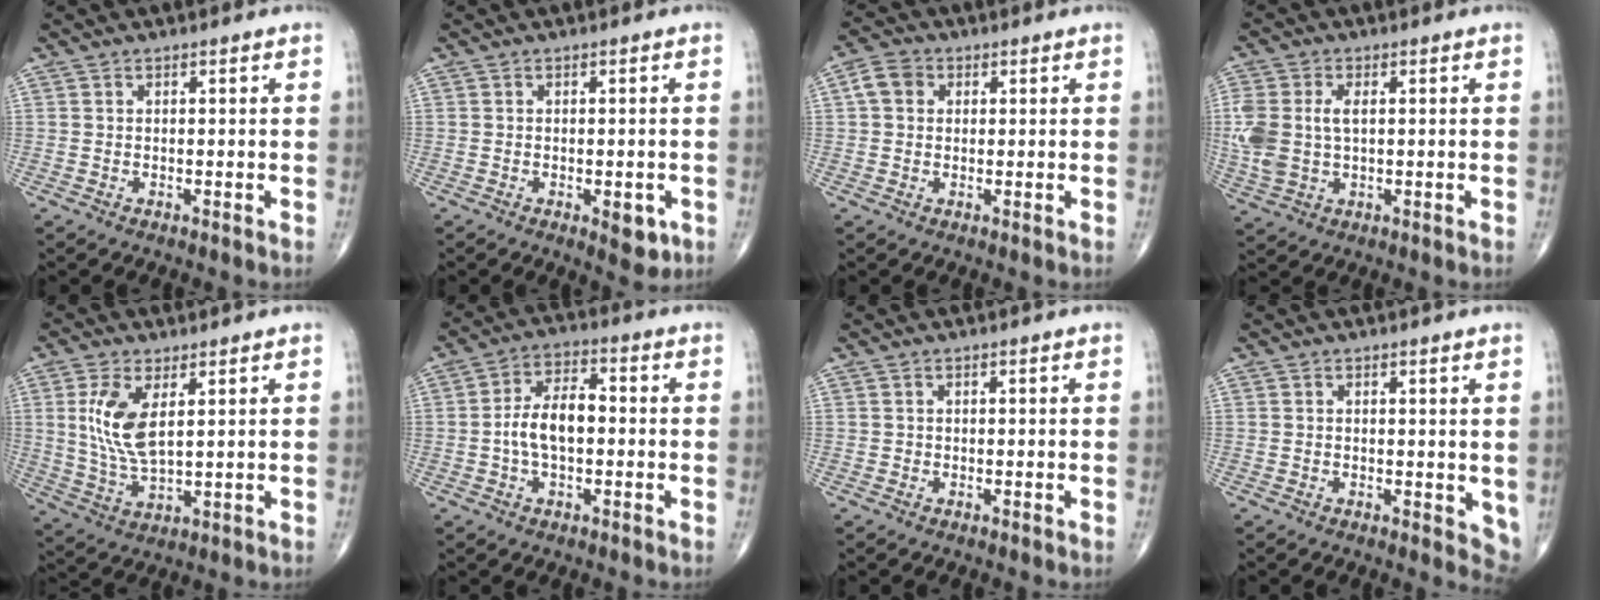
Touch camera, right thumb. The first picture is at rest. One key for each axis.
{"total": 4.3, "fx": -1.5, "fy": 1.9, "fz": 3.5, "tx": -0.029, "ty": -0.004, "tz": -0.013}
{"total": 4.3, "fx": 0.8, "fy": 3.5, "fz": 2.3, "tx": -0.035, "ty": 0.010, "tz": 0.010}
{"total": 9.6, "fx": 0.6, "fy": 5.9, "fz": 7.5, "tx": -0.191, "ty": 0.007, "tz": 0.021}
{"total": 9.8, "fx": 2.7, "fy": 4.4, "fz": 8.3, "tx": -0.174, "ty": -0.017, "tz": 0.061}
{"total": 8.6, "fx": -0.7, "fy": 4.6, "fz": 7.2, "tx": -0.131, "ty": 0.025, "tz": -0.021}
{"total": 0.0}
{"total": 3.5, "fx": 0.5, "fy": 2.0, "fz": 2.8, "tx": -0.020, "ty": -0.009, "tz": 0.007}